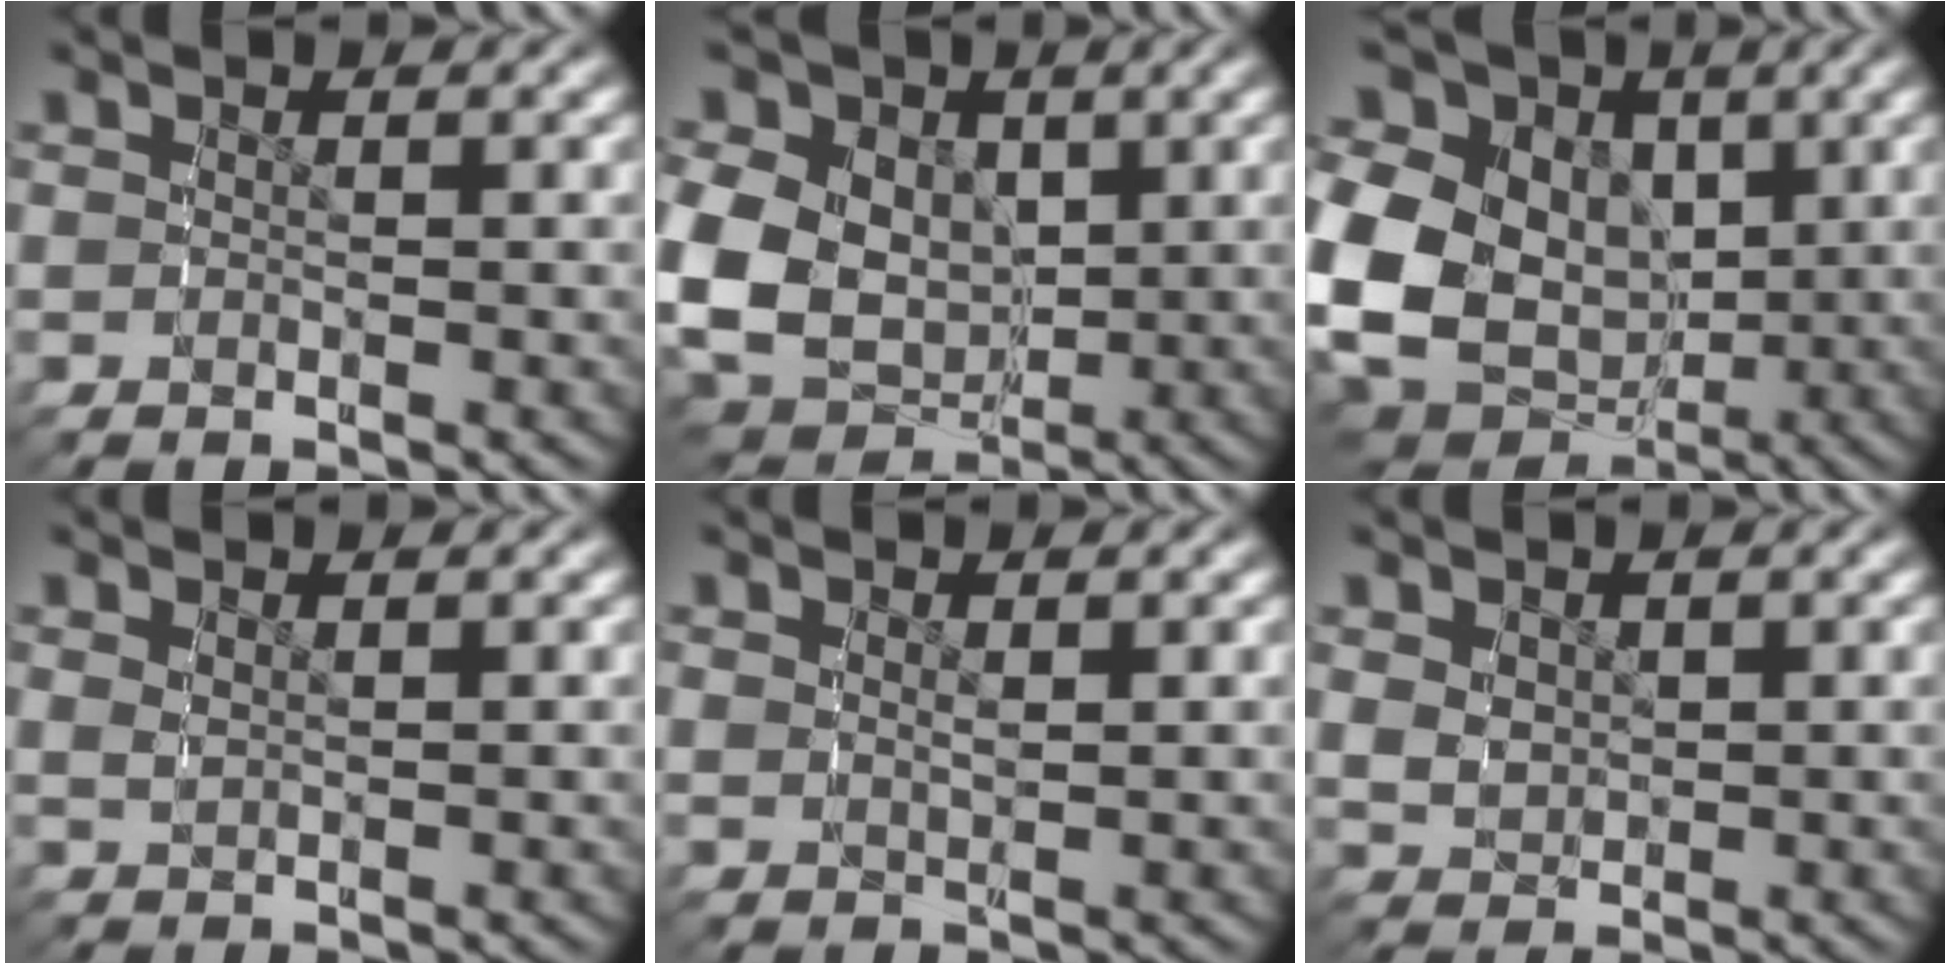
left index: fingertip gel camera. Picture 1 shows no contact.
{"total": 14.3, "force": [0.6, 12.4, 7.2], "torque": [-0.172, -0.034, 0.010]}
{"total": 18.2, "force": [0.8, 15.2, 9.9], "torque": [-0.214, -0.040, 0.014]}
{"total": 0.8, "force": [0.7, 0.0, 0.4], "torque": [-0.015, -0.011, 0.023]}
{"total": 1.1, "force": [0.7, 0.5, 0.7], "torque": [-0.017, -0.010, 0.020]}
{"total": 2.5, "force": [0.9, 2.0, 1.2], "torque": [-0.030, -0.015, 0.031]}